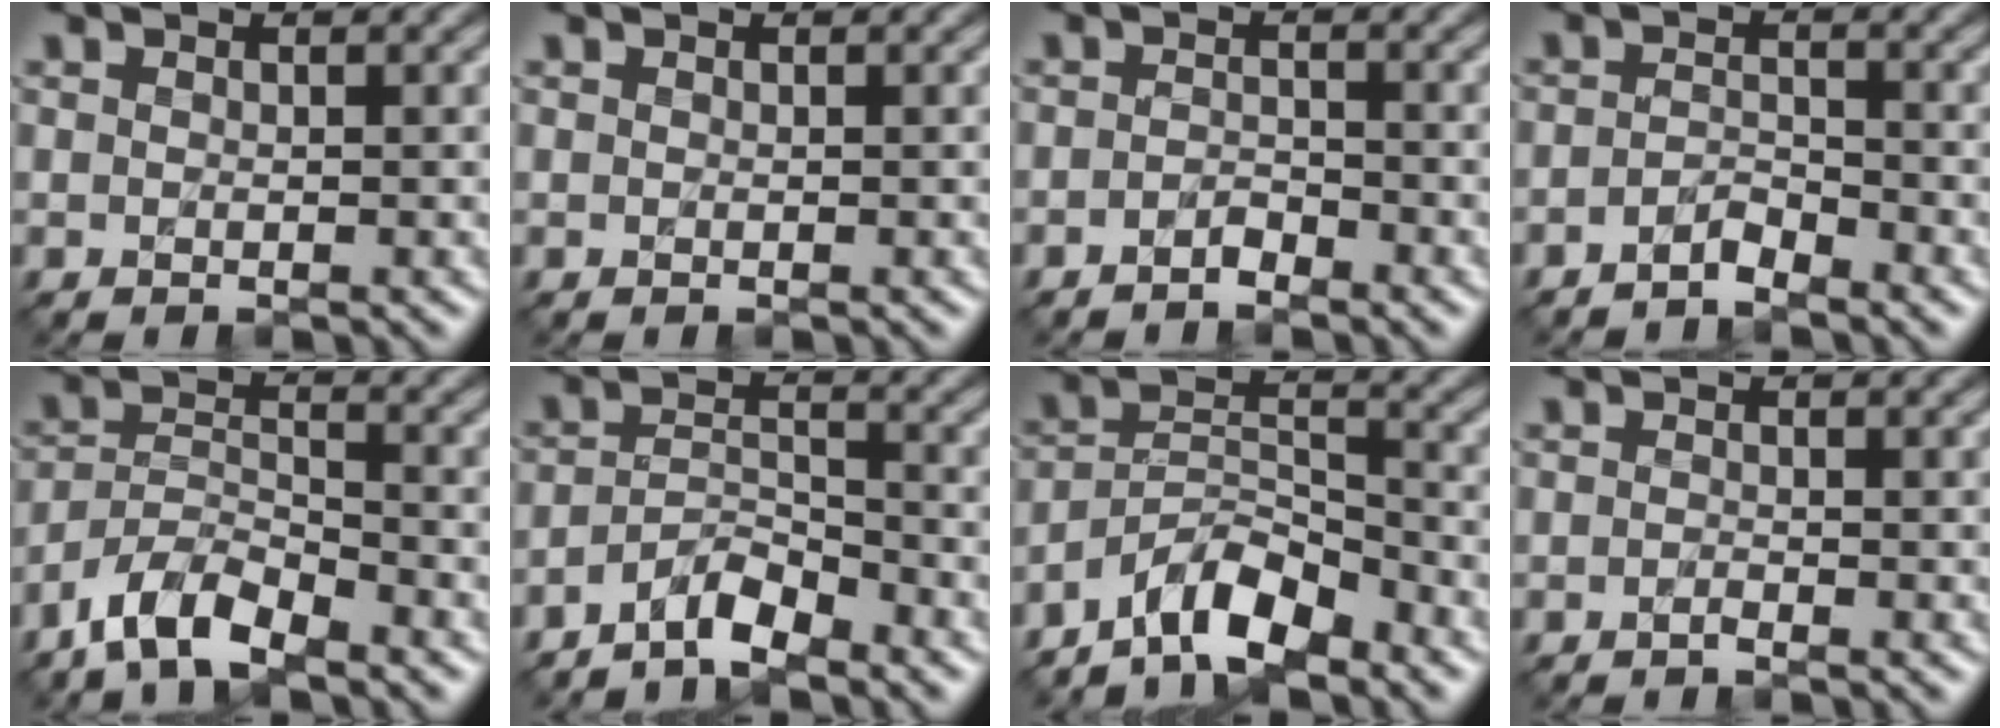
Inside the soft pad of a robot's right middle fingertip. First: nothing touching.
{"total": 0.0}
{"total": 1.3, "force": [-1.1, 0.3, 0.6], "torque": [-0.011, 0.003, -0.022]}
{"total": 1.7, "force": [-1.5, 0.3, 0.7], "torque": [-0.013, 0.006, -0.032]}
{"total": 5.1, "force": [-4.0, 1.5, 2.7], "torque": [-0.049, 0.000, -0.082]}
{"total": 3.5, "force": [-3.0, 0.8, 1.6], "torque": [-0.029, 0.005, -0.064]}
{"total": 6.4, "force": [-5.1, 2.0, 3.2], "torque": [-0.048, 0.005, -0.098]}
{"total": 0.6, "force": [-0.5, 0.1, 0.3], "torque": [-0.006, 0.001, -0.011]}